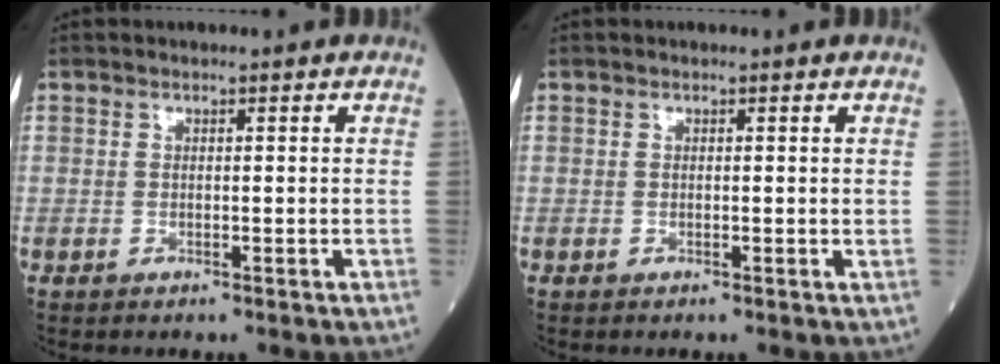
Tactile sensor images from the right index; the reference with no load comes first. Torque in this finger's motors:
{"motor_torque": [0.00, 0.00, 0.00, 0.00]}